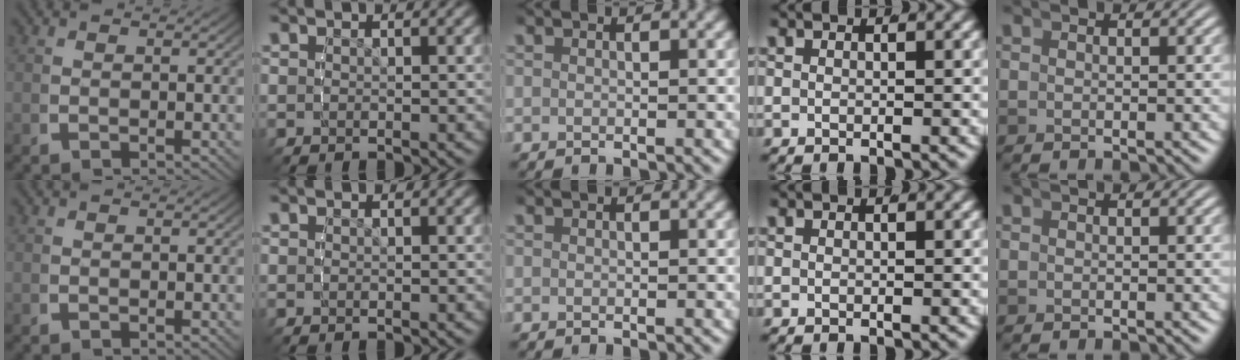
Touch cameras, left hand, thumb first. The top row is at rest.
{}